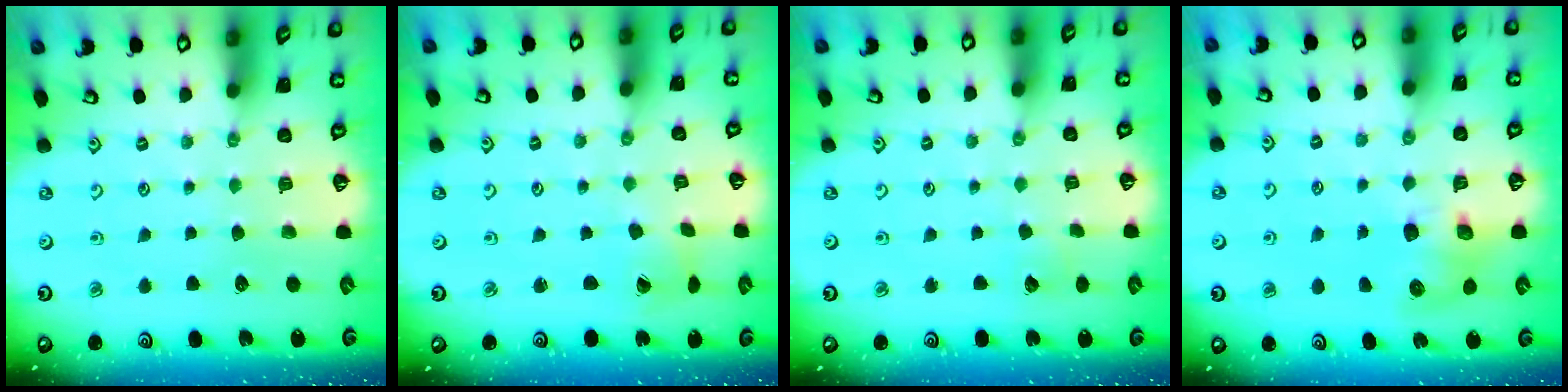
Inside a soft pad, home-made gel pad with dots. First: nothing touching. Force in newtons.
{"total": 1.8, "press": 1.7, "slide": 0.2}
{"total": 2.8, "press": 2.7, "slide": 0.3}
{"total": 7.7, "press": 7.7, "slide": 1.0}